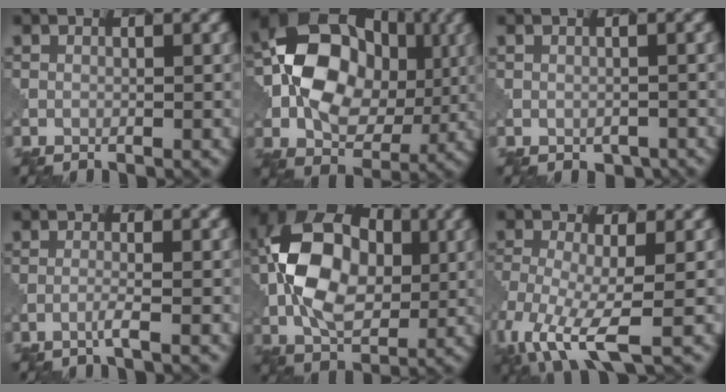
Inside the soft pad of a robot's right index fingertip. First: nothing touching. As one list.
[{"total": 12.4, "force": [0.5, 9.4, 8.1], "torque": [-0.130, 0.006, 0.007]}, {"total": 1.5, "force": [-1.2, 0.9, 0.3], "torque": [-0.007, -0.006, -0.008]}, {"total": 1.0, "force": [-0.6, 0.0, 0.8], "torque": [-0.012, 0.004, -0.021]}, {"total": 11.5, "force": [0.6, 7.7, 8.5], "torque": [-0.172, 0.013, 0.002]}, {"total": 7.3, "force": [-3.2, 2.8, 6.0], "torque": [-0.140, -0.022, -0.060]}]